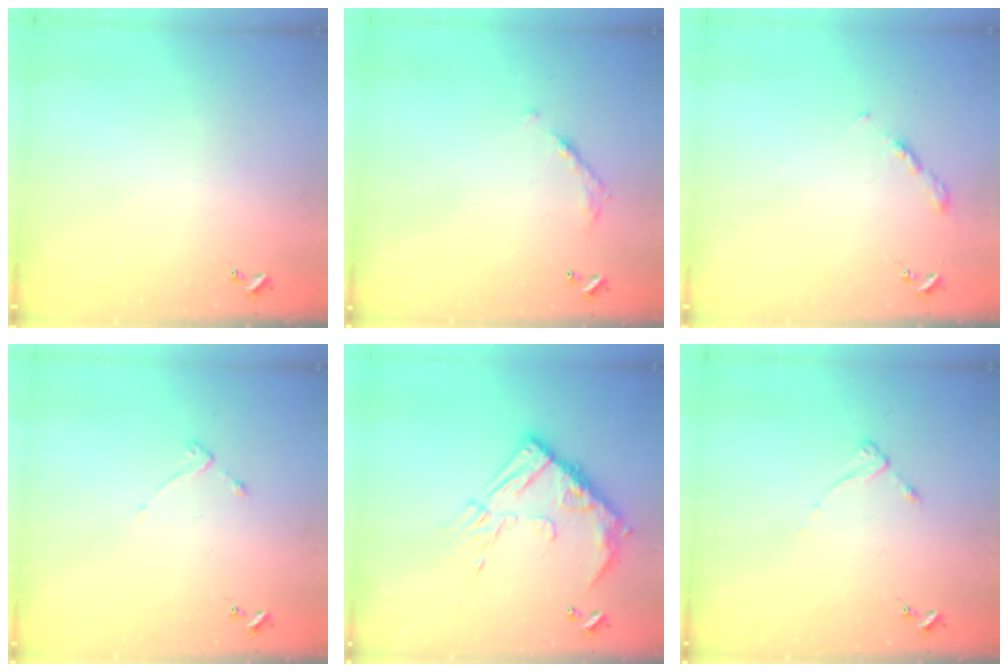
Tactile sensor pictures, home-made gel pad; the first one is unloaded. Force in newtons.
{"total": 7.9, "press": 7.9, "slide": 0.3}
{"total": 3.5, "press": 3.5, "slide": 0.4}
{"total": 2.6, "press": 2.6, "slide": 0.5}
{"total": 17.2, "press": 17.2, "slide": 1.3}
{"total": 2.4, "press": 2.4, "slide": 0.3}